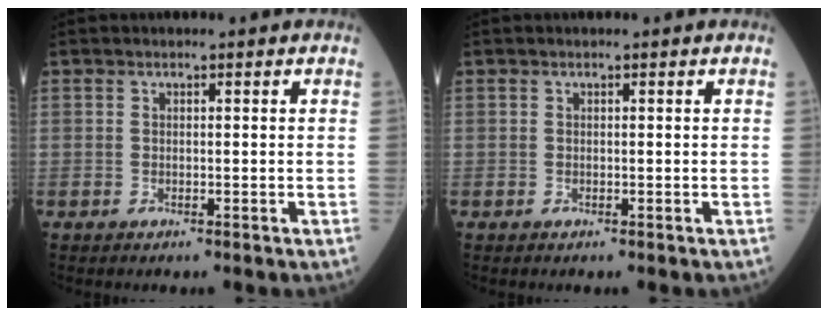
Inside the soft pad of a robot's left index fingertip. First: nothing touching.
{"total": 0.0}